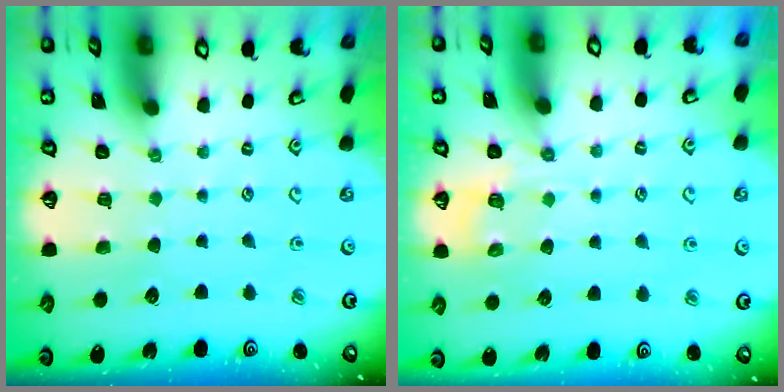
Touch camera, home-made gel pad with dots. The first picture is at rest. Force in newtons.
{"total": 5.1, "press": 4.9, "slide": 1.4}